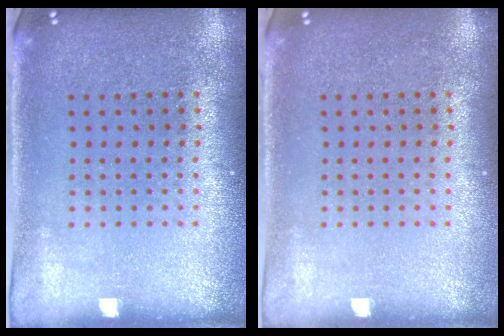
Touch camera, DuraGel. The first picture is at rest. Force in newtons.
{"total": 0.0}